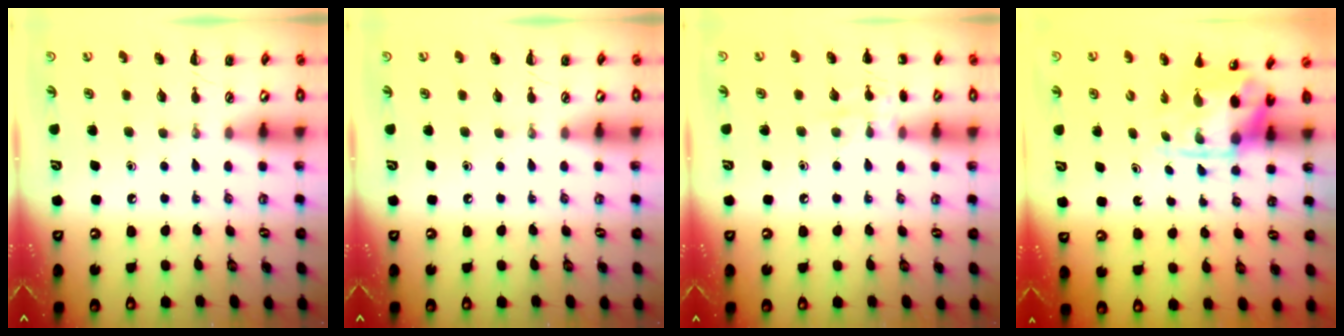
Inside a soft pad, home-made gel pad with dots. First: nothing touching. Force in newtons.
{"total": 0.0}
{"total": 7.7, "press": 7.4, "slide": 1.9}
{"total": 3.7, "press": 3.7, "slide": 0.8}